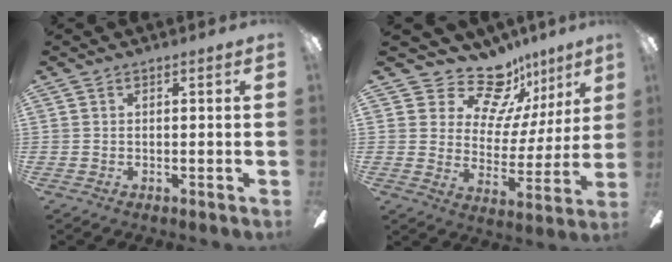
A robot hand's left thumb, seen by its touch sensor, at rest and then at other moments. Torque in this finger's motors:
{"motor_torque": [0.15, -0.55, -0.65, -0.26, -0.05]}